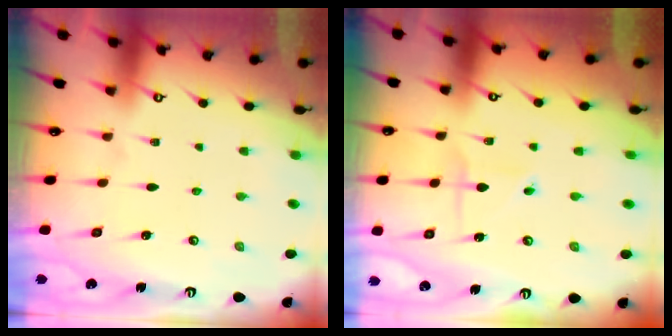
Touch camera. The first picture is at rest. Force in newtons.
{"total": 2.9, "press": 2.9, "slide": 0.2}